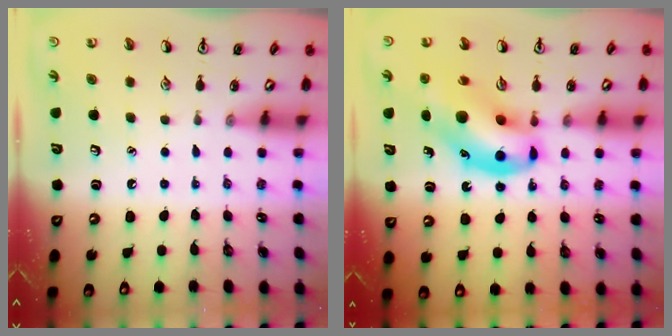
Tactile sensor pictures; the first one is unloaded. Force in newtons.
{"total": 15.1, "press": 14.4, "slide": 4.3}